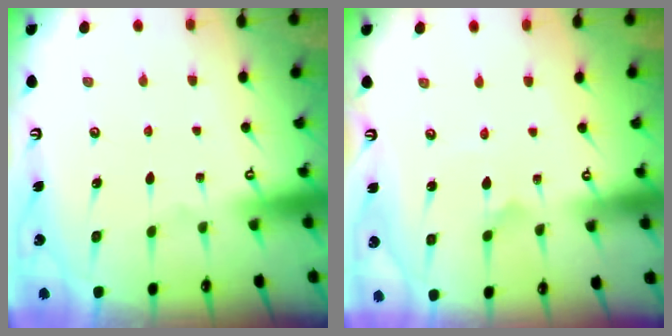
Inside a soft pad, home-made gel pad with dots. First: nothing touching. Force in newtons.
{"total": 1.5, "press": 1.5, "slide": 0.0}